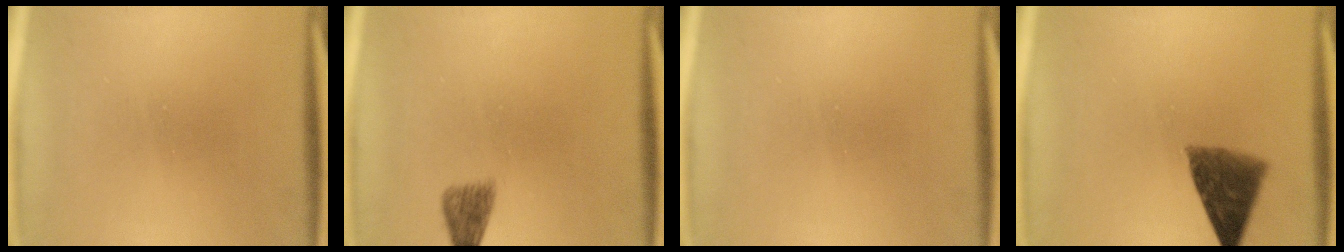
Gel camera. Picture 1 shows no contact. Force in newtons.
{"total": 2.1}
{"total": 0.0}
{"total": 8.2}